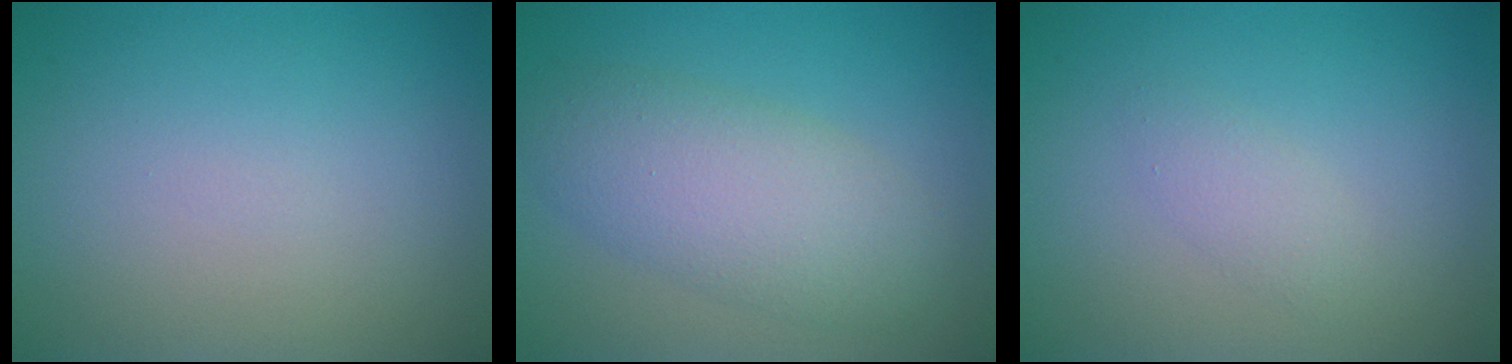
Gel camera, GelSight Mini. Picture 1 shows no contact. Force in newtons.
{"total": 5.5, "press": 5.5, "slide": 0.2}
{"total": 1.4, "press": 1.4, "slide": 0.1}